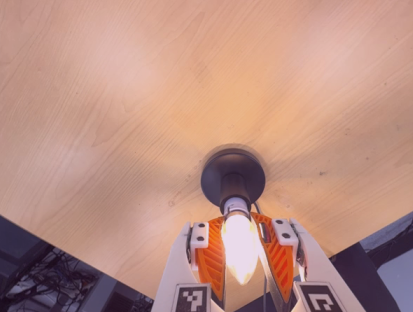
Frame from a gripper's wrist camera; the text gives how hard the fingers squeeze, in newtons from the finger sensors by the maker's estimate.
{"total": 24.4, "left": 19.8, "right": 29.0}